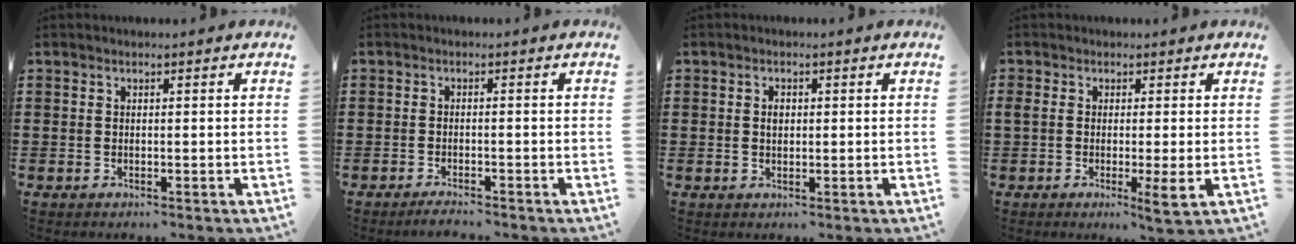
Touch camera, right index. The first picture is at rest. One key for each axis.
{"total": 1.5, "fx": -1.4, "fy": -0.1, "fz": 0.5, "tx": -0.009, "ty": -0.001, "tz": -0.026}
{"total": 1.6, "fx": 0.2, "fy": 0.9, "fz": 1.2, "tx": -0.027, "ty": 0.007, "tz": 0.003}
{"total": 4.0, "fx": -0.5, "fy": 1.0, "fz": 3.9, "tx": -0.075, "ty": -0.006, "tz": -0.010}